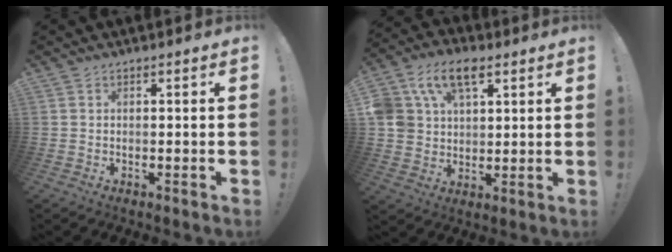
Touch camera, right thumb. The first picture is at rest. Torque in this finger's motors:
{"motor_torque": [1.41, 2.12, 0.90, -0.08, 0.07]}